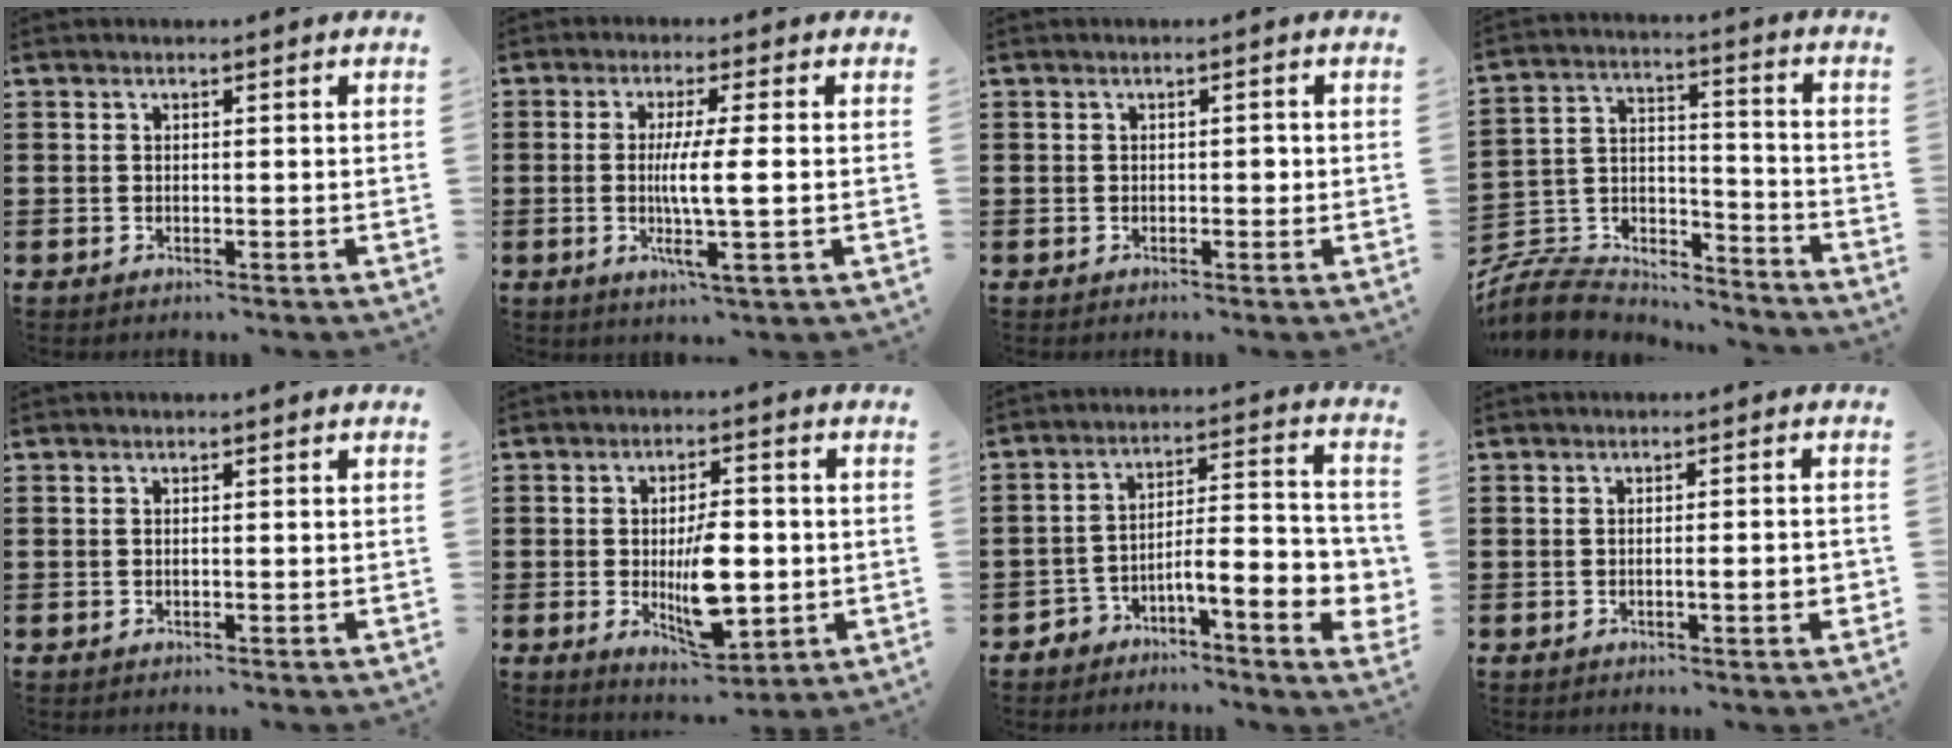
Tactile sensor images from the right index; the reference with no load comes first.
{"total": 7.1, "force": [-0.3, 0.2, 7.1], "torque": [-0.134, -0.010, -0.013]}
{"total": 1.1, "force": [0.0, 0.5, 1.0], "torque": [-0.010, -0.001, -0.004]}
{"total": 8.9, "force": [-8.4, 2.5, 1.8], "torque": [-0.049, 0.013, -0.169]}
{"total": 0.0}
{"total": 9.7, "force": [-1.1, 4.2, 8.6], "torque": [-0.151, -0.009, -0.020]}
{"total": 8.4, "force": [-4.0, 2.4, 6.9], "torque": [-0.101, -0.020, -0.076]}
{"total": 3.1, "force": [-0.7, 0.2, 3.0], "torque": [-0.041, -0.006, -0.014]}